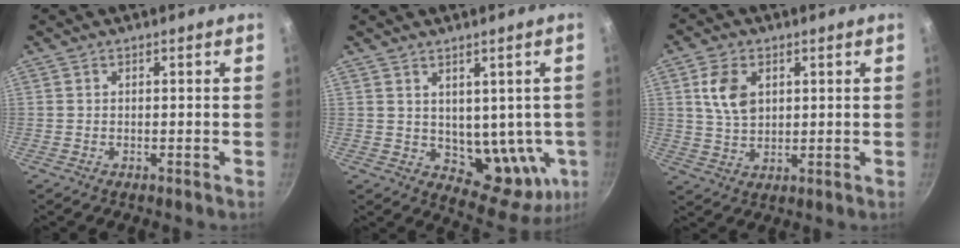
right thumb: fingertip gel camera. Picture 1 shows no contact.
{"total": 12.7, "force": [1.1, 8.0, 9.8], "torque": [-0.087, -0.030, 0.036]}
{"total": 7.5, "force": [2.3, 5.1, 5.0], "torque": [-0.082, -0.009, 0.044]}